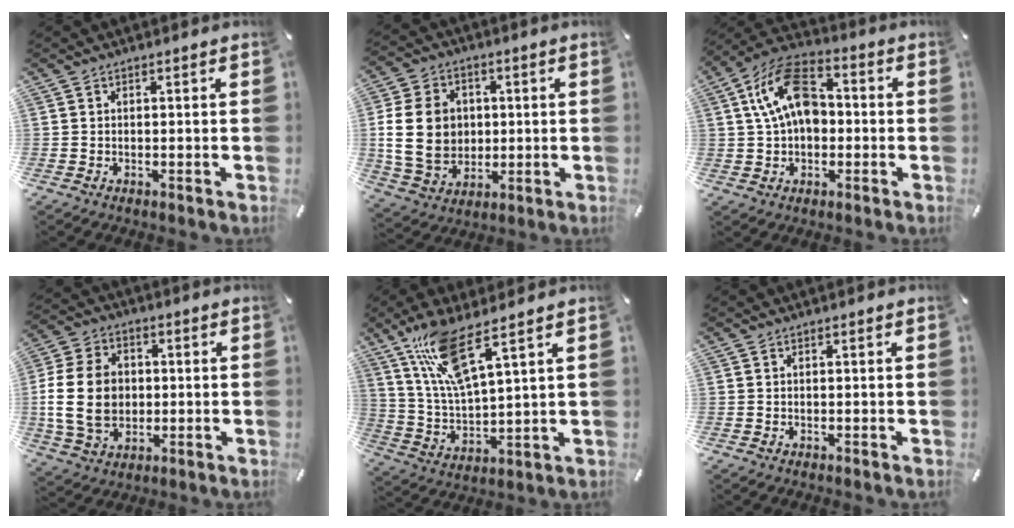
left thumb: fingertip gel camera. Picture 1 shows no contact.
{"total": 14.1, "force": [0.8, 11.7, 7.9], "torque": [-0.173, 0.008, 0.013]}
{"total": 13.5, "force": [2.4, 9.3, 9.4], "torque": [-0.190, 0.011, 0.045]}
{"total": 15.1, "force": [-0.2, 11.8, 9.4], "torque": [-0.210, 0.014, -0.005]}
{"total": 12.5, "force": [8.5, 2.3, 8.9], "torque": [-0.201, -0.028, 0.149]}
{"total": 0.0}